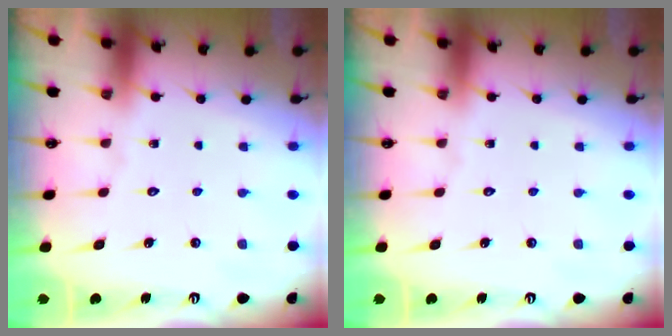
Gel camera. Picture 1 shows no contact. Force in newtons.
{"total": 0.0}